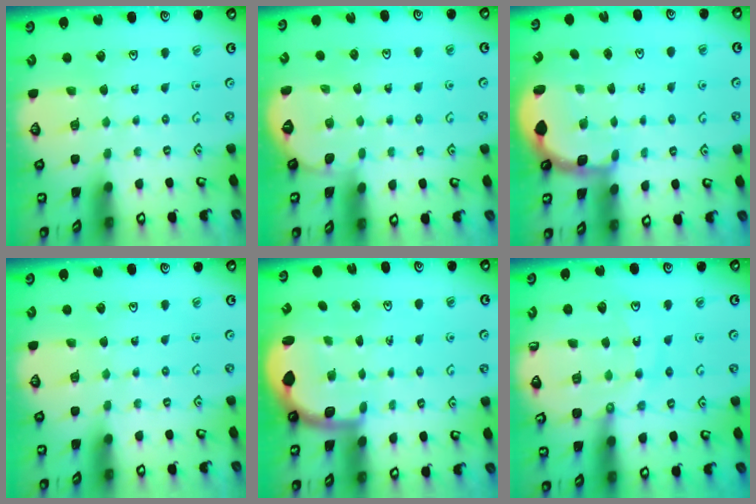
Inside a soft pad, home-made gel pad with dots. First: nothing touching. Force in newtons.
{"total": 0.0}
{"total": 2.5, "press": 2.2, "slide": 1.2}
{"total": 0.0}
{"total": 2.1, "press": 1.9, "slide": 1.0}
{"total": 12.9, "press": 12.8, "slide": 1.6}